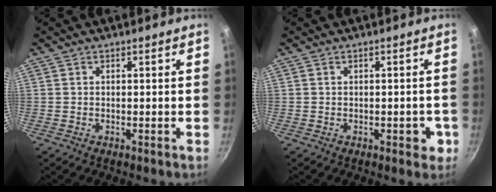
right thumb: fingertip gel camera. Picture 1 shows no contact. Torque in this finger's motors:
{"motor_torque": [0.39, 0.69, -0.23, 0.05, 0.00]}